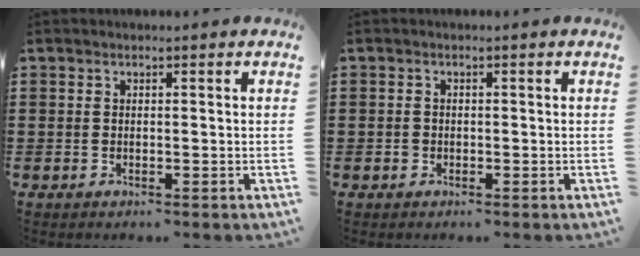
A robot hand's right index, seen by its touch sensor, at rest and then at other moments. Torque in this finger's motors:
{"motor_torque": [0.28, 0.22, 0.02, 0.03]}